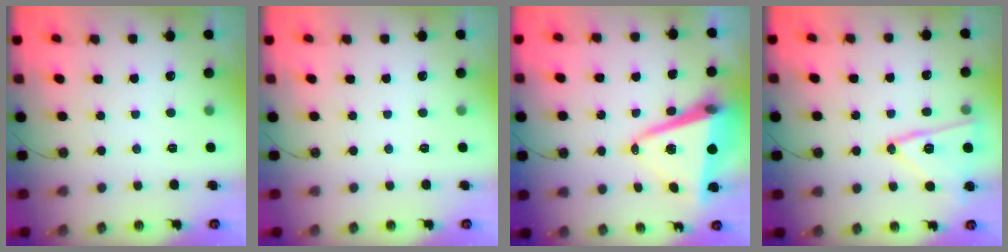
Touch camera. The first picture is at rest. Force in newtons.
{"total": 0.0}
{"total": 13.3, "press": 12.9, "slide": 3.2}
{"total": 14.7, "press": 14.7, "slide": 0.5}